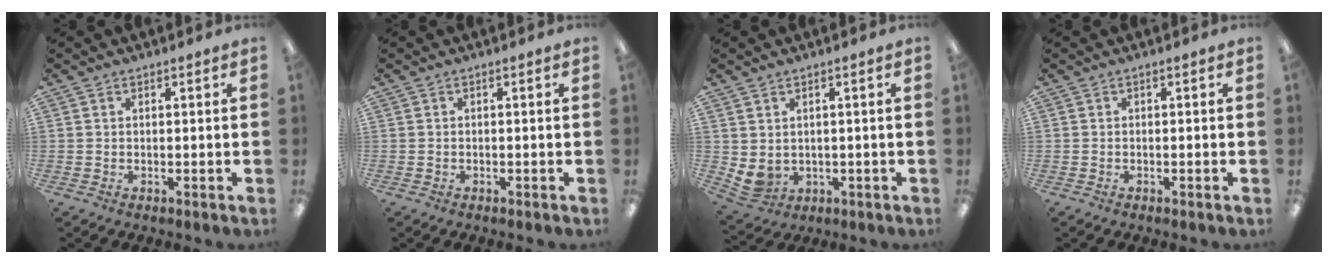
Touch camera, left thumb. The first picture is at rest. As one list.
[{"total": 0.0}, {"total": 3.1, "force": [1.2, 2.5, 1.4], "torque": [-0.044, -0.013, 0.023]}, {"total": 0.5, "force": [-0.3, -0.2, 0.3], "torque": [-0.004, -0.004, -0.006]}]